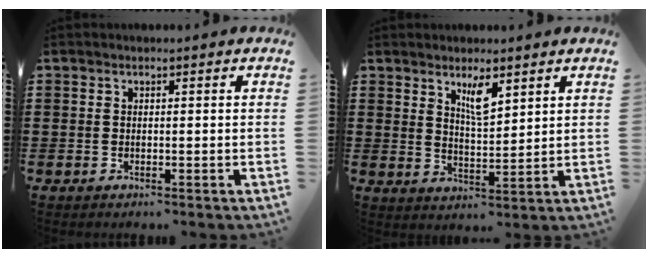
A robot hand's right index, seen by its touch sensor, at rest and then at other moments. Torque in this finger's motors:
{"motor_torque": [0.10, -0.09, 0.13, 0.04]}